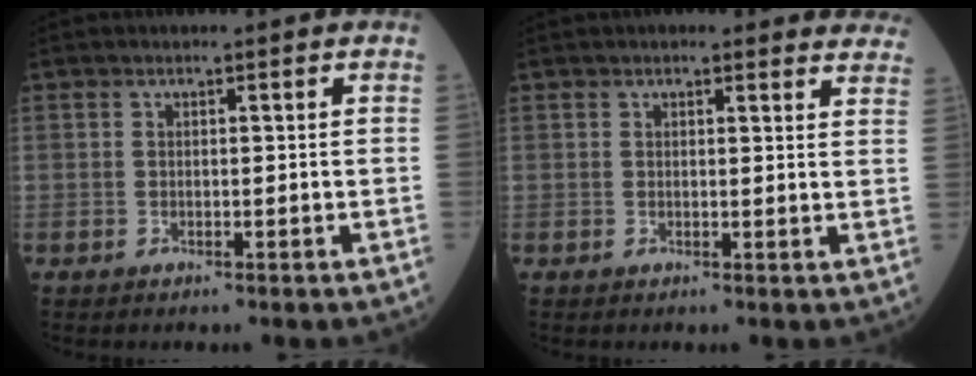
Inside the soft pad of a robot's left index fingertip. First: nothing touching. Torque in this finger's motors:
{"motor_torque": [1.06, -1.07, 0.18, 0.07]}